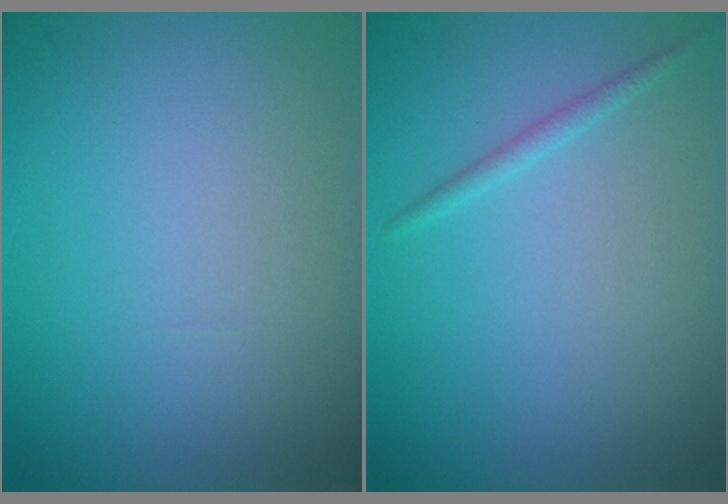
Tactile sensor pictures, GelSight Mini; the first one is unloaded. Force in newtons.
{"total": 0.9, "press": 0.9, "slide": 0.1}